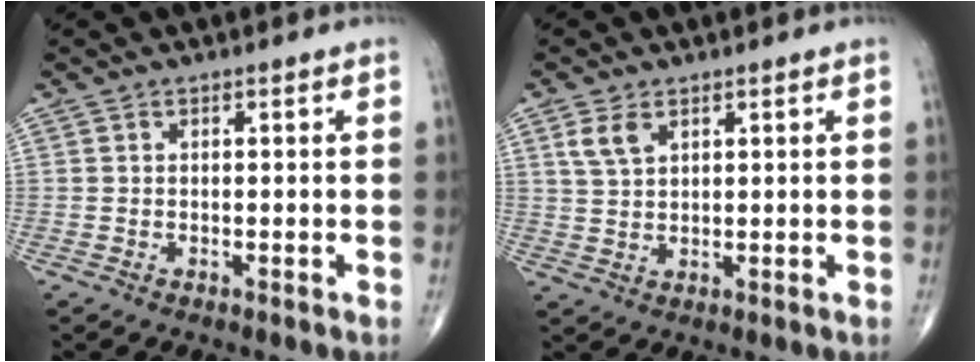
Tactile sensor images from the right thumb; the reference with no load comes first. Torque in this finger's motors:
{"motor_torque": [-0.45, 0.49, 0.45, 0.27, 0.02]}